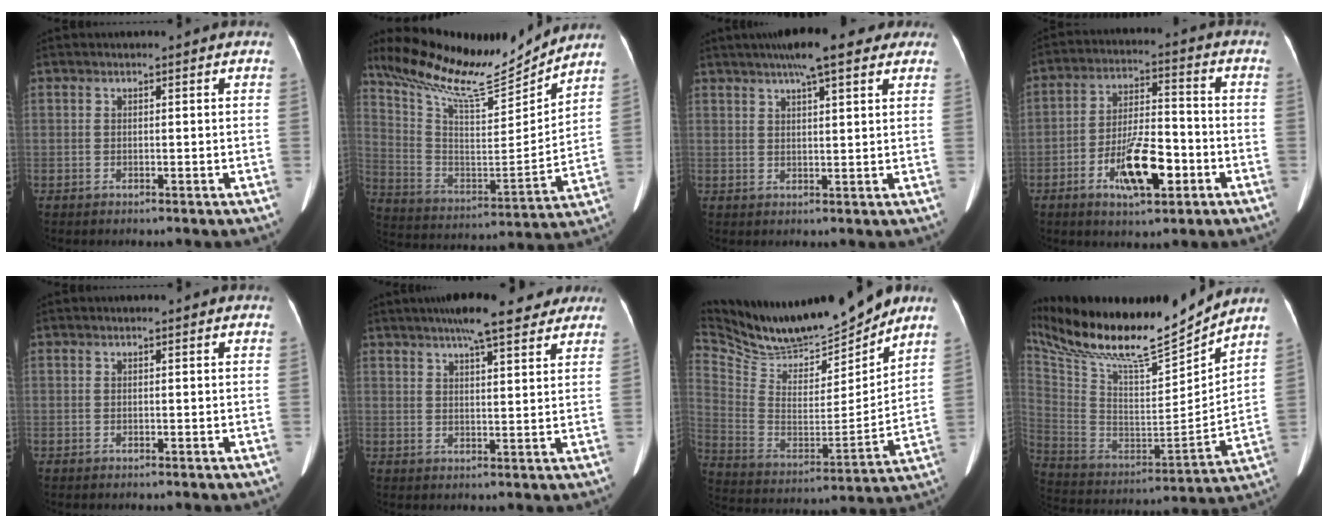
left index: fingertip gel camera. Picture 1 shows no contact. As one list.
[{"total": 18.3, "force": [16.8, 1.7, 7.3], "torque": [-0.146, -0.017, 0.288]}, {"total": 10.0, "force": [7.3, 1.9, 6.6], "torque": [-0.095, 0.032, 0.100]}, {"total": 11.1, "force": [-4.6, 3.6, 9.5], "torque": [-0.179, 0.003, -0.077]}, {"total": 0.0}, {"total": 11.6, "force": [9.2, 2.3, 6.7], "torque": [-0.096, 0.029, 0.124]}, {"total": 19.4, "force": [17.9, 3.4, 6.6], "torque": [-0.137, -0.021, 0.310]}, {"total": 23.8, "force": [20.8, 2.4, 11.3], "torque": [-0.229, -0.023, 0.356]}]